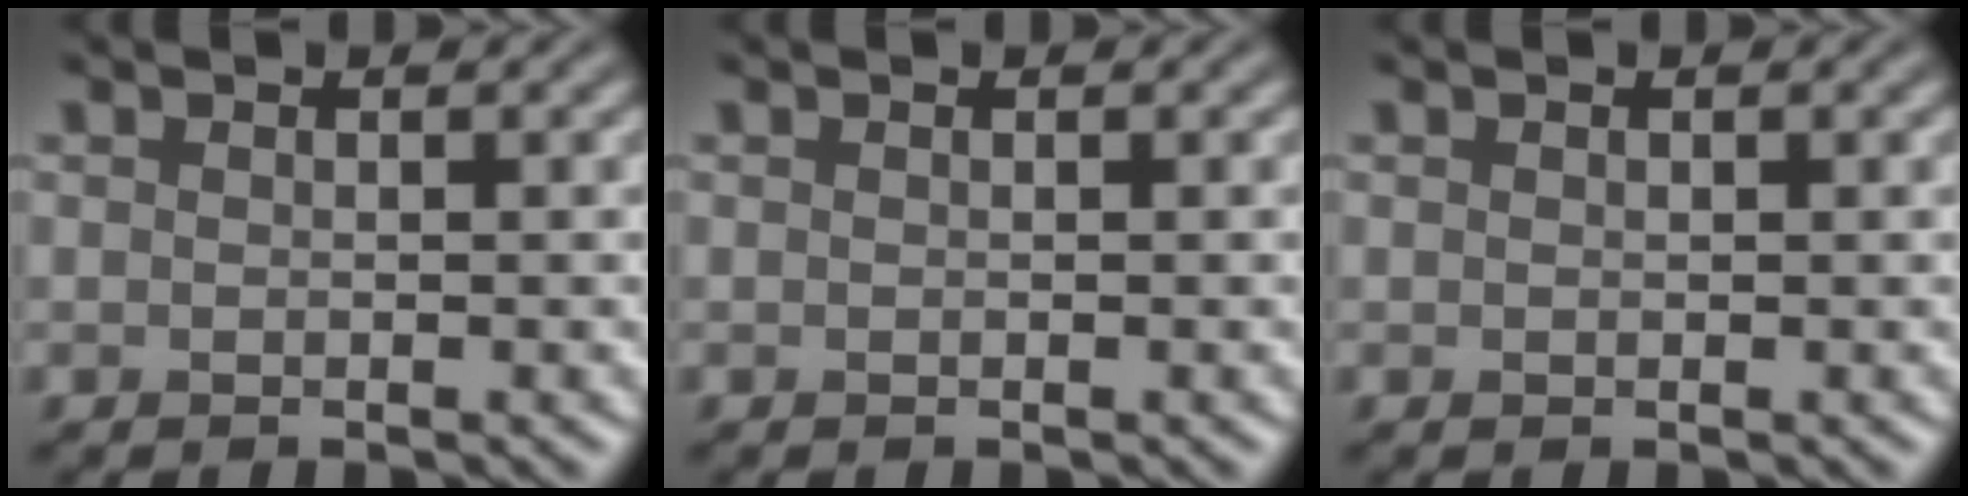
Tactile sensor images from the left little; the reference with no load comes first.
{"total": 0.0}
{"total": 0.0}